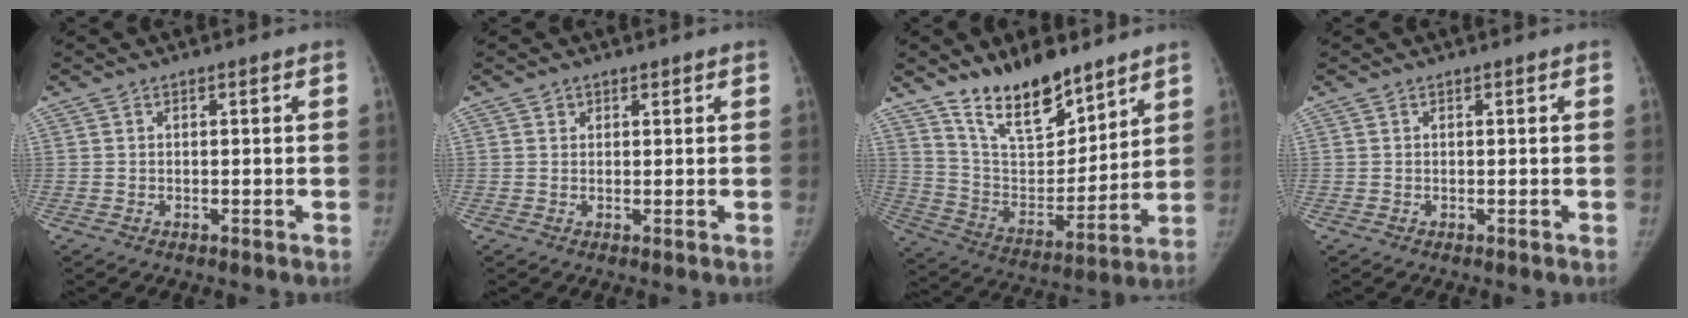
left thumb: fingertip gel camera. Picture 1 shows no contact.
{"total": 1.2, "force": [0.8, 0.9, 0.0], "torque": [0.015, -0.004, 0.008]}
{"total": 17.0, "force": [12.7, 7.0, 8.8], "torque": [-0.100, -0.087, 0.234]}
{"total": 0.0}